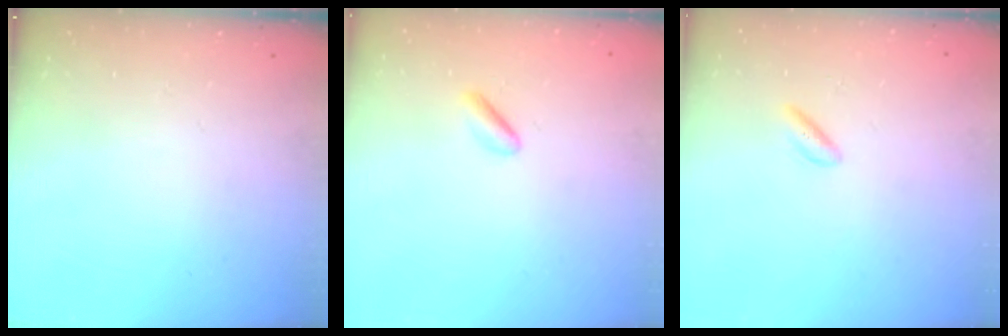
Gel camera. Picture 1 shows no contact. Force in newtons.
{"total": 1.6, "press": 1.3, "slide": 0.9}
{"total": 1.7, "press": 1.3, "slide": 1.1}